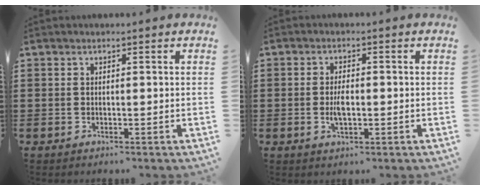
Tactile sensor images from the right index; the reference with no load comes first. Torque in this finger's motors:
{"motor_torque": [2.14, 0.00, 0.45, 0.13]}